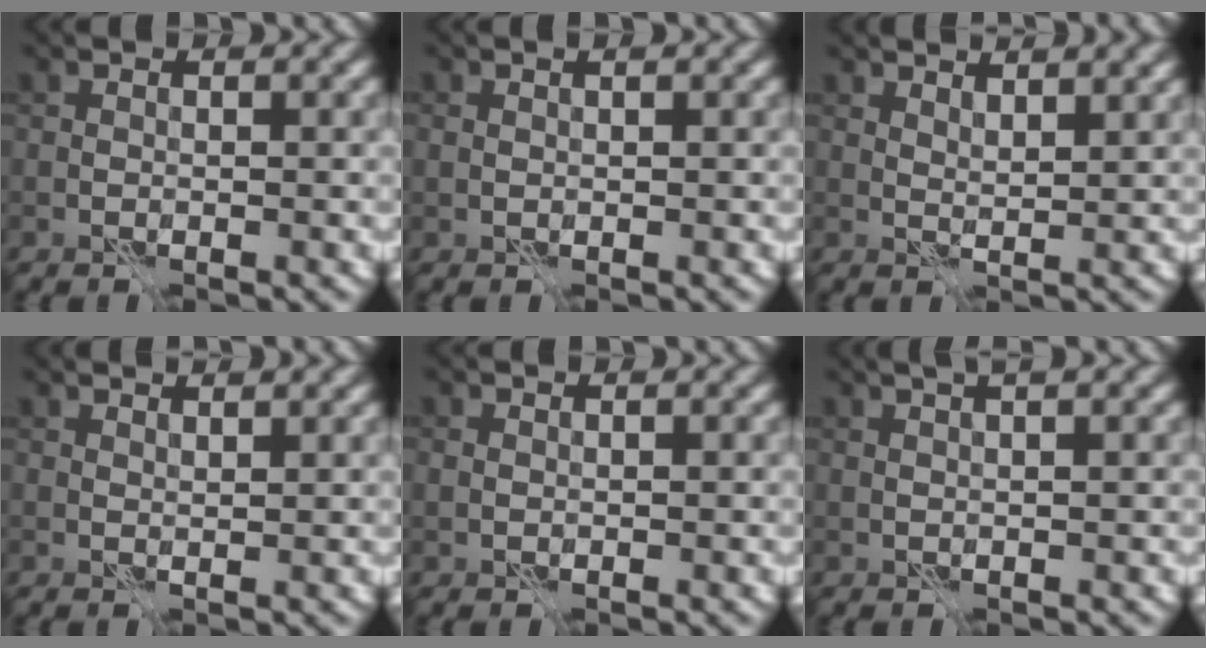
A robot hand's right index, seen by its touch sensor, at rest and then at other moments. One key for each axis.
{"total": 0.6, "fx": 0.4, "fy": 0.3, "fz": 0.5, "tx": -0.012, "ty": 0.001, "tz": 0.008}
{"total": 3.2, "fx": 2.7, "fy": 0.7, "fz": 1.7, "tx": -0.023, "ty": 0.001, "tz": 0.037}
{"total": 1.3, "fx": 1.2, "fy": 0.0, "fz": 0.5, "tx": -0.016, "ty": -0.004, "tz": 0.018}
{"total": 0.6, "fx": 0.2, "fy": 0.5, "fz": 0.3, "tx": -0.008, "ty": 0.000, "tz": 0.005}
{"total": 2.7, "fx": 1.6, "fy": 0.4, "fz": 2.1, "tx": -0.032, "ty": 0.003, "tz": 0.020}